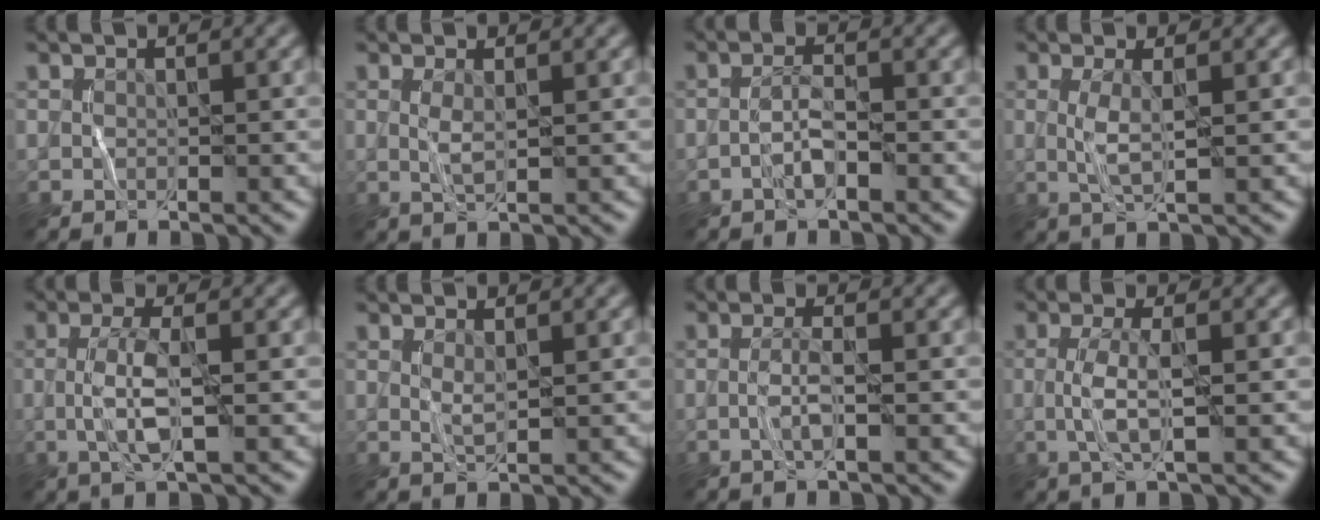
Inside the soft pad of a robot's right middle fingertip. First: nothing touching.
{"total": 1.1, "force": [0.3, 0.2, 1.0], "torque": [-0.026, 0.007, 0.006]}
{"total": 1.7, "force": [-0.9, 0.3, 1.3], "torque": [-0.029, 0.015, -0.023]}
{"total": 2.0, "force": [0.2, 0.4, 2.0], "torque": [-0.047, 0.005, 0.004]}
{"total": 3.5, "force": [-0.4, 0.7, 3.4], "torque": [-0.074, 0.006, -0.011]}
{"total": 0.9, "force": [0.5, 0.1, 0.7], "torque": [-0.018, 0.003, 0.009]}
{"total": 1.6, "force": [-0.3, 0.2, 1.6], "torque": [-0.036, 0.007, -0.009]}
{"total": 2.8, "force": [-0.2, 0.6, 2.7], "torque": [-0.064, 0.002, -0.005]}